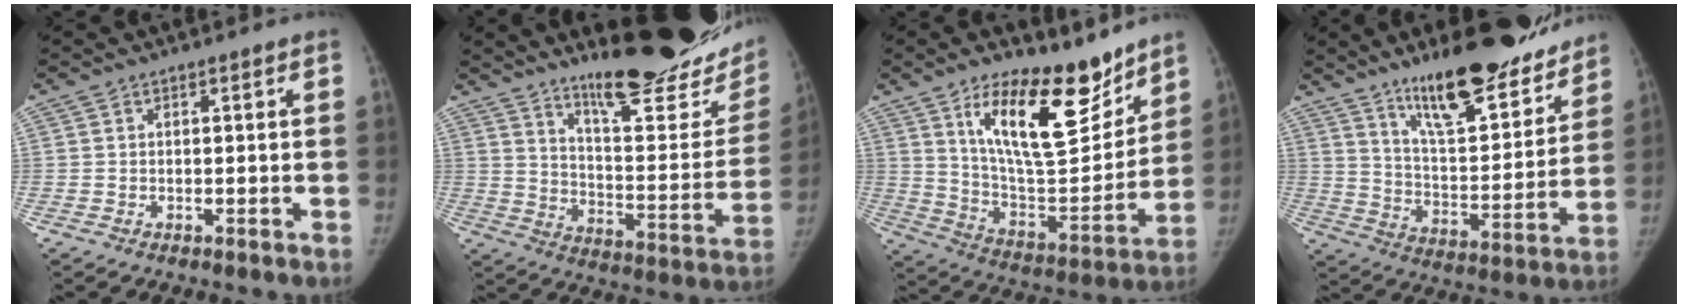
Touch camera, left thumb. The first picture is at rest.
{"total": 26.5, "force": [20.3, 6.2, 15.7], "torque": [-0.182, -0.136, 0.285]}
{"total": 21.2, "force": [13.4, 8.4, 14.2], "torque": [-0.174, -0.094, 0.234]}
{"total": 22.7, "force": [16.9, 6.9, 13.5], "torque": [-0.157, -0.097, 0.267]}